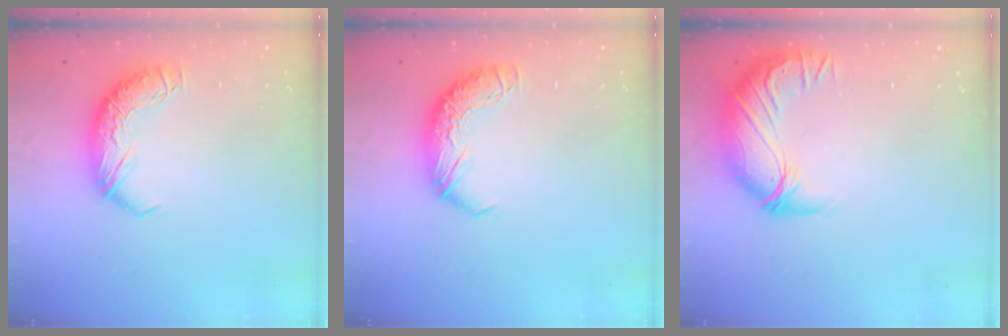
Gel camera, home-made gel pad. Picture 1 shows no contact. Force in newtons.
{"total": 0.0}
{"total": 2.8, "press": 0.5, "slide": 2.8}